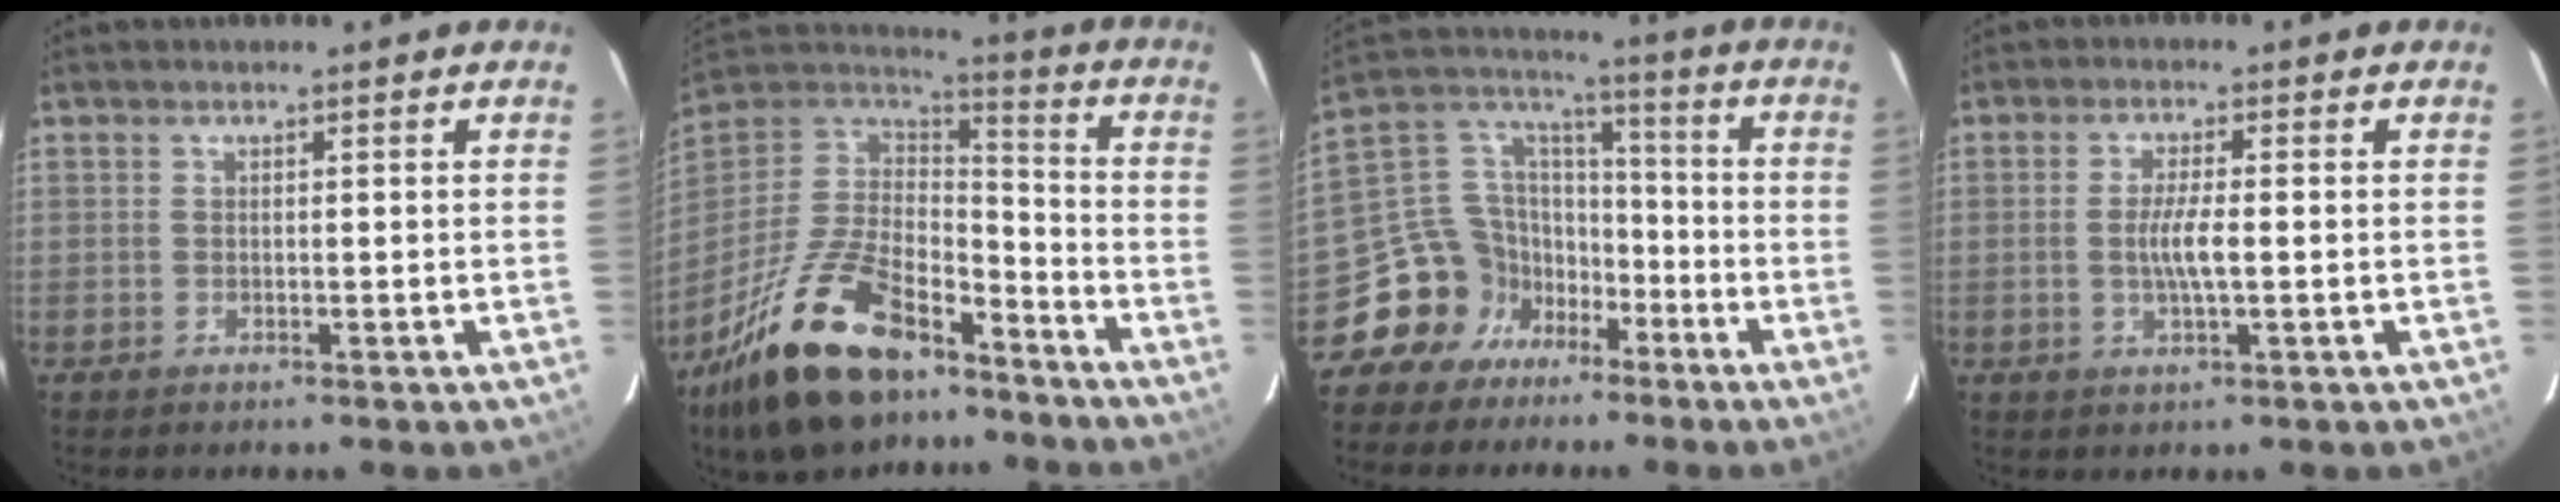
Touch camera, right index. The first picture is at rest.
{"total": 25.4, "force": [-16.8, 11.8, 14.9], "torque": [-0.309, -0.012, -0.278]}
{"total": 13.4, "force": [-8.3, 10.1, 2.9], "torque": [-0.073, 0.057, -0.142]}
{"total": 4.5, "force": [-0.6, 0.5, 4.4], "torque": [-0.082, -0.004, -0.009]}